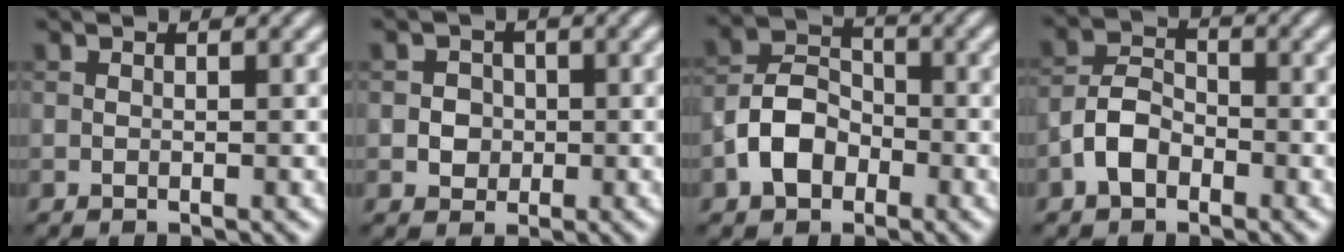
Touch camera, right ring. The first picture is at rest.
{"total": 2.0, "force": [-0.2, 1.8, 0.7], "torque": [0.006, -0.001, -0.008]}
{"total": 4.8, "force": [-2.1, 3.5, 2.6], "torque": [-0.050, 0.007, -0.046]}
{"total": 3.6, "force": [-1.9, 2.3, 2.1], "torque": [-0.038, 0.010, -0.044]}